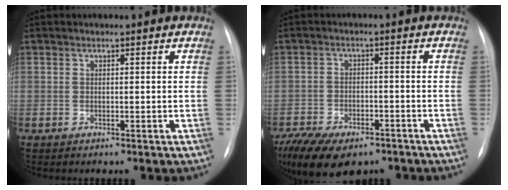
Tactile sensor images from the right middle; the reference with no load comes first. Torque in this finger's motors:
{"motor_torque": [1.19, -0.95, 0.22, 0.11]}